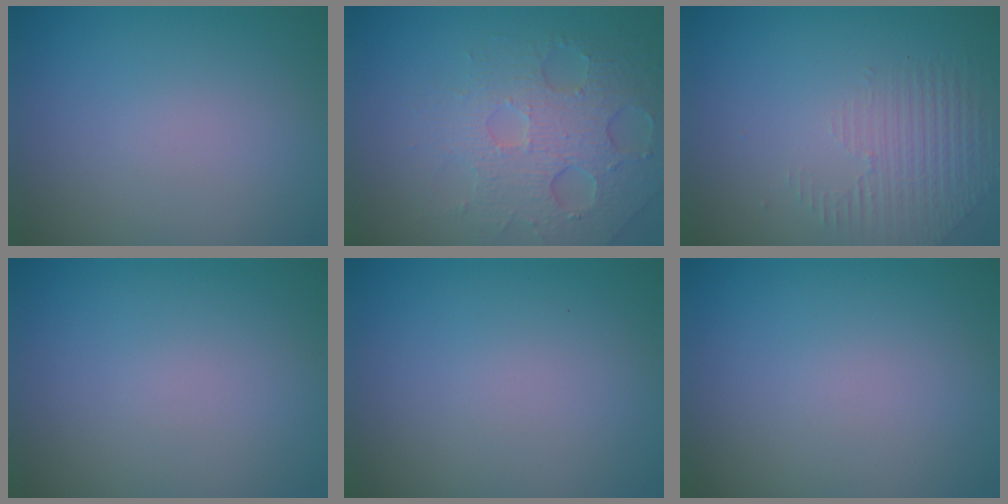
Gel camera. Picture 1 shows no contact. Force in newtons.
{"total": 4.7, "press": 4.0, "slide": 2.5}
{"total": 1.5, "press": 0.9, "slide": 1.2}
{"total": 0.0}
{"total": 0.0}
{"total": 0.0}